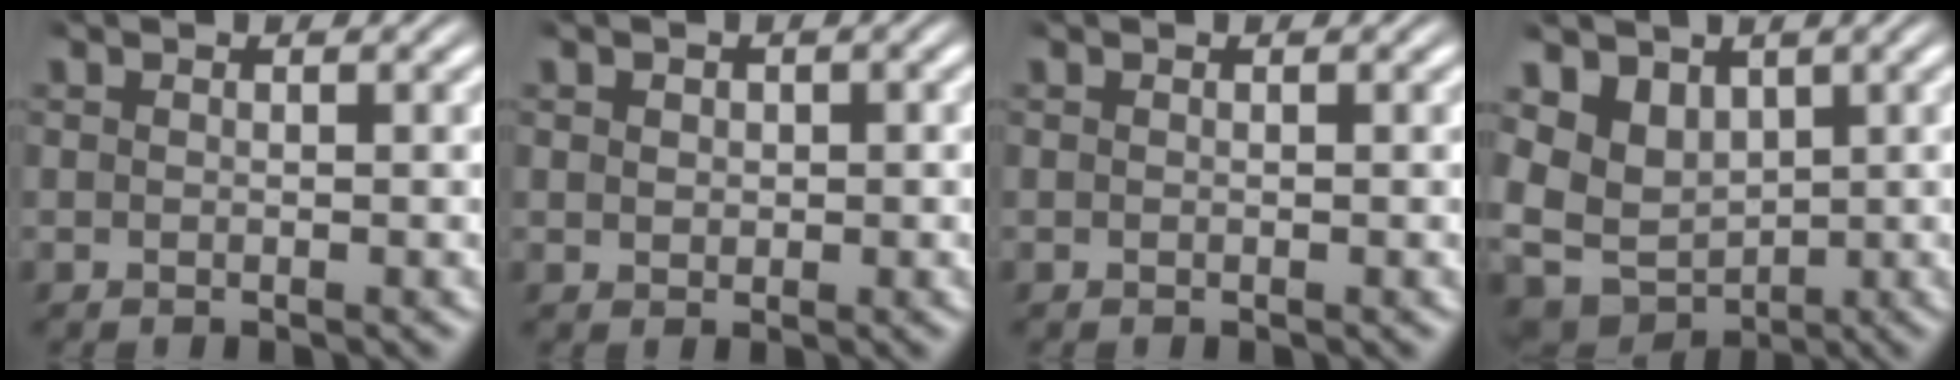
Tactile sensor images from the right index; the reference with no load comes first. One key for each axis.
{"total": 1.3, "fx": 0.4, "fy": 1.1, "fz": 0.5, "tx": -0.009, "ty": 0.001, "tz": 0.009}
{"total": 0.0}
{"total": 9.6, "fx": 0.2, "fy": 8.3, "fz": 4.9, "tx": -0.126, "ty": -0.035, "tz": 0.014}